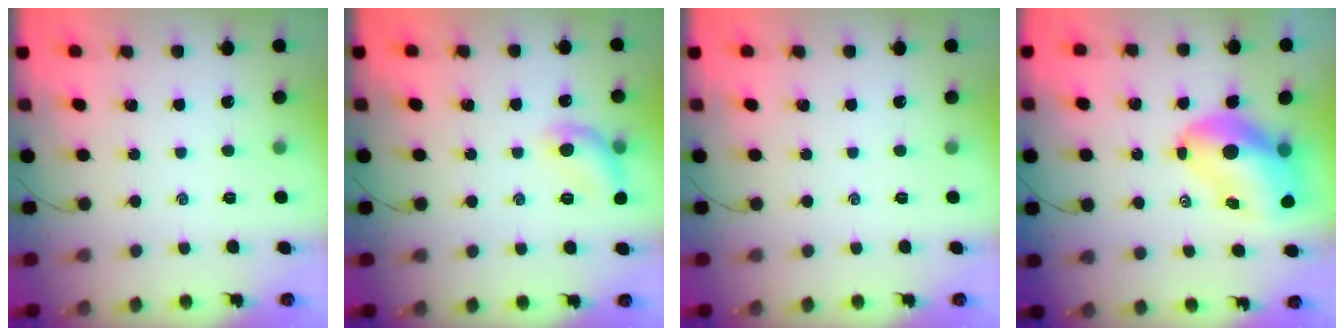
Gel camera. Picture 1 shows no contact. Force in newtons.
{"total": 9.1, "press": 9.1, "slide": 0.1}
{"total": 0.0}
{"total": 10.8, "press": 10.3, "slide": 3.1}